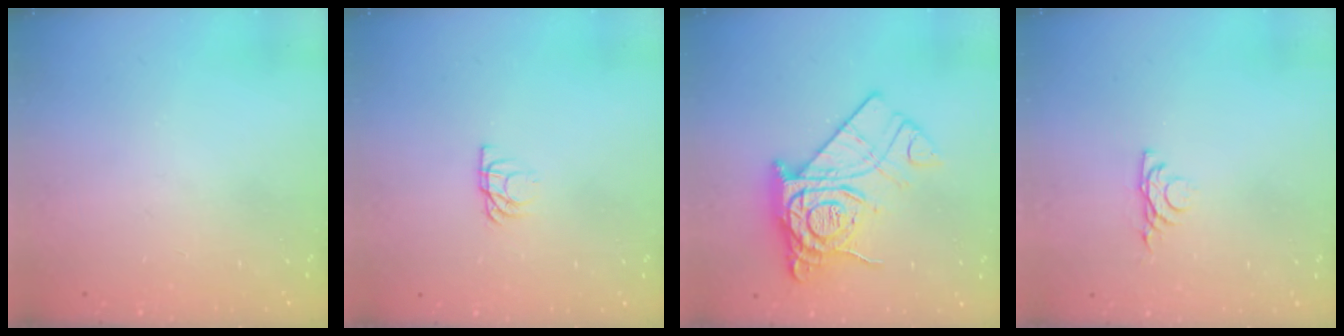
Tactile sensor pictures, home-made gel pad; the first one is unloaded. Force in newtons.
{"total": 4.1, "press": 4.1, "slide": 0.6}
{"total": 18.3, "press": 18.2, "slide": 1.7}
{"total": 4.3, "press": 4.2, "slide": 0.8}